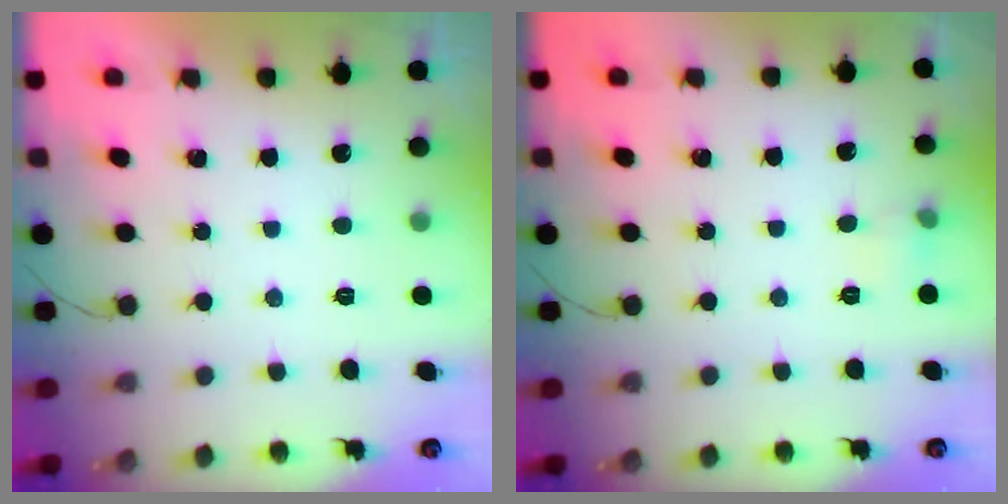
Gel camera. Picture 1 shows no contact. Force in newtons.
{"total": 4.8, "press": 4.6, "slide": 1.5}